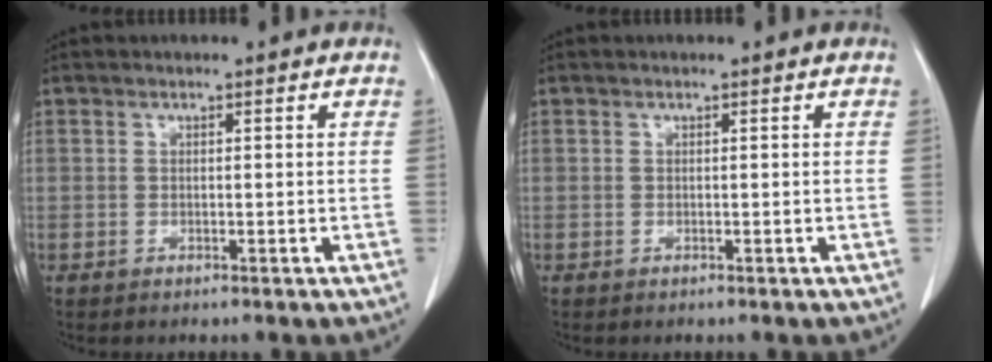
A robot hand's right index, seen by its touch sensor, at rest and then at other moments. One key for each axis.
{"total": 0.0}